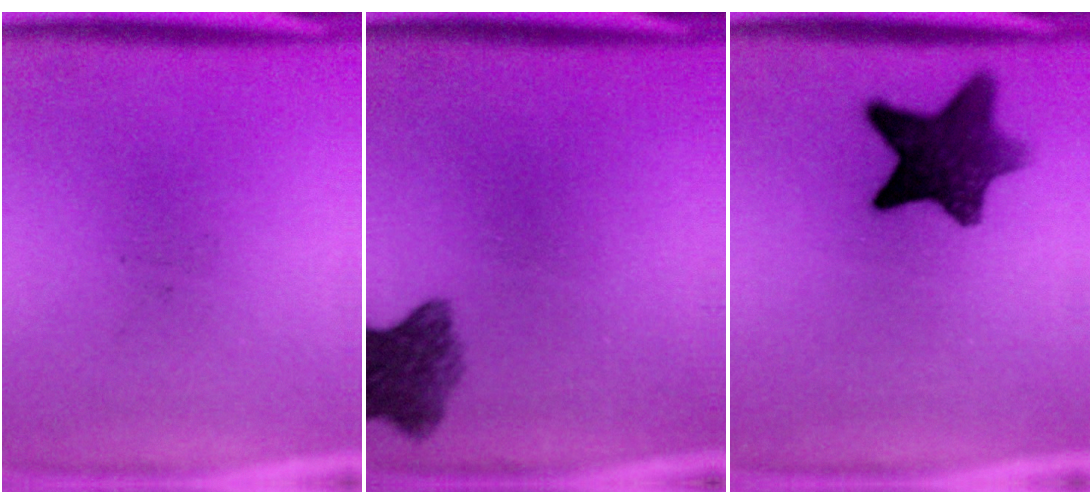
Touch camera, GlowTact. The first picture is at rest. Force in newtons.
{"total": 6.8}
{"total": 10.7}